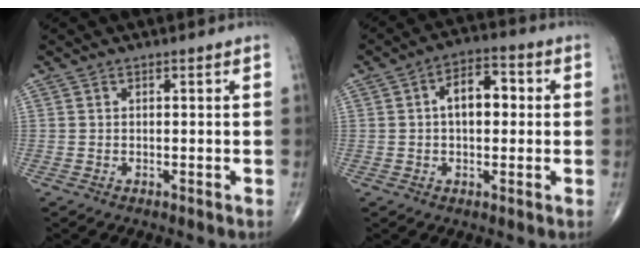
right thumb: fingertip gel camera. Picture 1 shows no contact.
{"total": 8.0, "force": [0.8, 4.6, 6.4], "torque": [-0.082, 0.023, 0.004]}